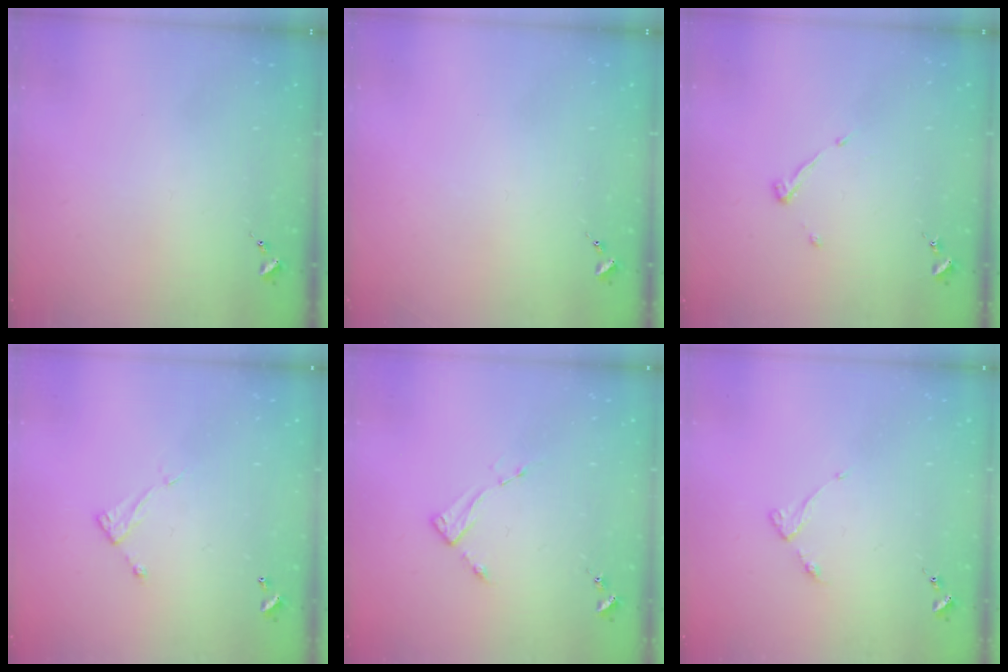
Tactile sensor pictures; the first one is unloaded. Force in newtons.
{"total": 0.0}
{"total": 3.9, "press": 3.9, "slide": 0.6}
{"total": 5.0, "press": 5.0, "slide": 0.4}
{"total": 3.0, "press": 3.0, "slide": 0.5}
{"total": 4.0, "press": 3.9, "slide": 0.5}